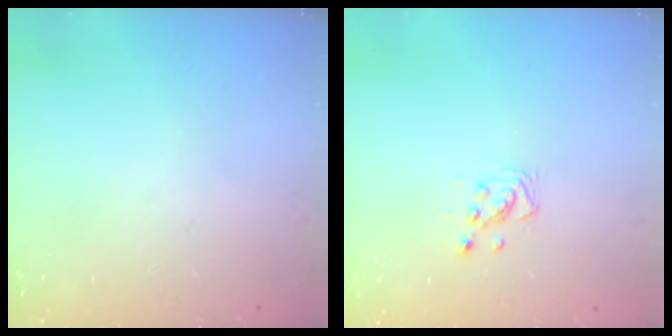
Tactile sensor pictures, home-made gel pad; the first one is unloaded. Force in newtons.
{"total": 3.4, "press": 3.4, "slide": 0.3}